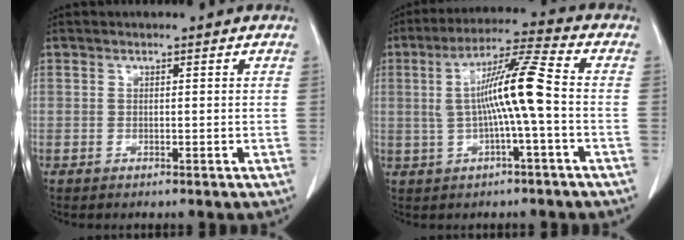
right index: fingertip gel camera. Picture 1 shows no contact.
{"total": 9.9, "force": [-0.2, -0.3, 9.9], "torque": [-0.176, 0.020, -0.004]}